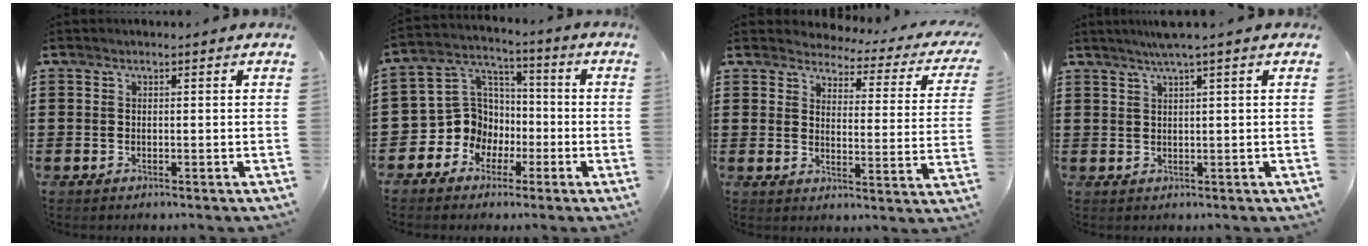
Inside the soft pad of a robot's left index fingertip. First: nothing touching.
{"total": 9.6, "force": [-2.6, 8.9, 2.7], "torque": [-0.105, 0.004, -0.049]}
{"total": 2.8, "force": [2.7, 0.5, 0.4], "torque": [-0.031, -0.022, 0.041]}
{"total": 2.7, "force": [1.8, -0.5, 1.9], "torque": [-0.039, 0.000, 0.033]}